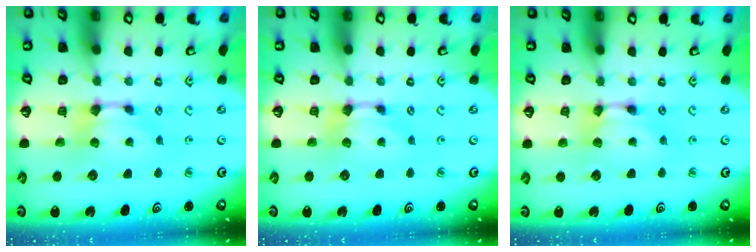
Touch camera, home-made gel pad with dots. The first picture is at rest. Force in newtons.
{"total": 0.0}
{"total": 1.6, "press": 1.6, "slide": 0.1}